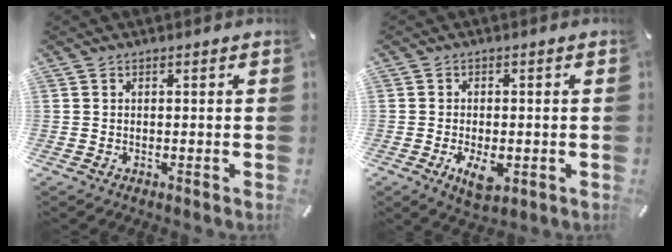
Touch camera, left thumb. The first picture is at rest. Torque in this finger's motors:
{"motor_torque": [0.60, 0.91, 0.08, -0.03, 0.04]}